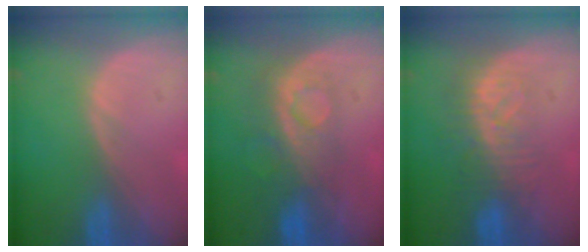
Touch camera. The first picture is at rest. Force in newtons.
{"total": 8.3, "press": 7.1, "slide": 4.3}
{"total": 8.2, "press": 7.2, "slide": 3.9}